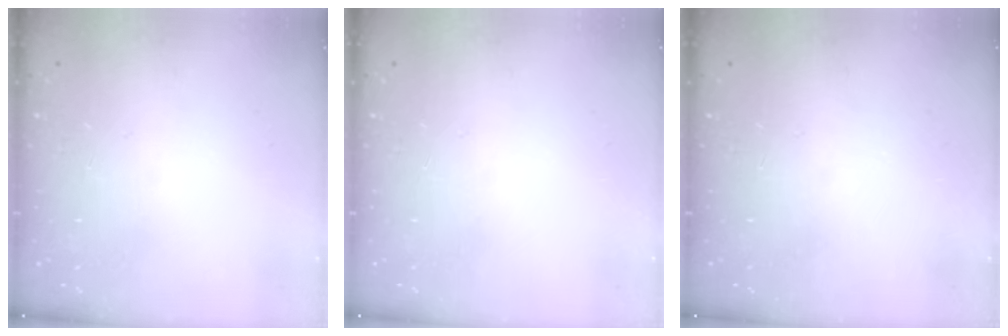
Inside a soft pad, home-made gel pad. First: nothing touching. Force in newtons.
{"total": 0.0}
{"total": 0.0}